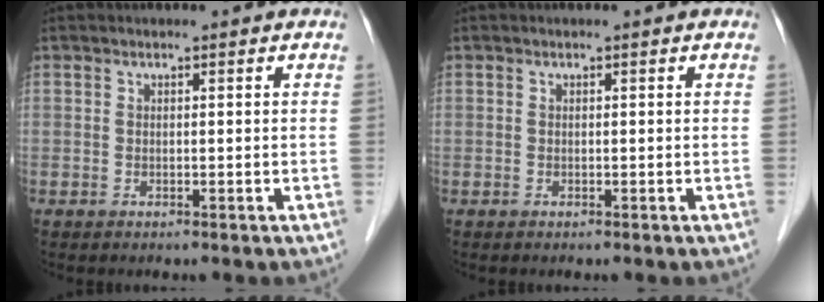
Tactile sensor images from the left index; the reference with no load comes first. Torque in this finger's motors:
{"motor_torque": [0.00, 0.00, 0.00, 0.00]}